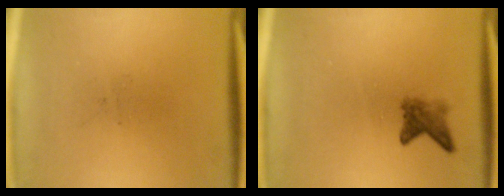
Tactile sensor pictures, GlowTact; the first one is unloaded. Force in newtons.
{"total": 2.3}